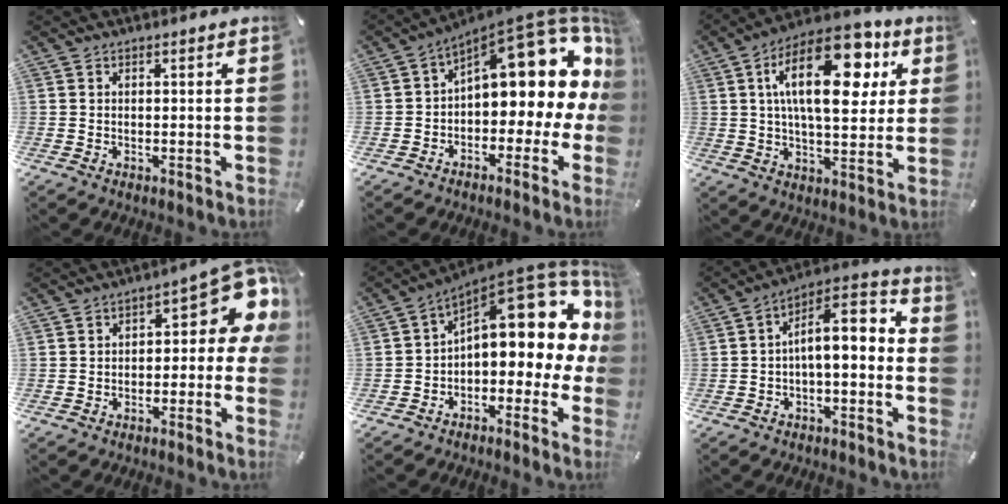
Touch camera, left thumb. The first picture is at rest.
{"total": 15.6, "force": [7.9, 7.5, 11.2], "torque": [-0.142, -0.072, 0.127]}
{"total": 22.1, "force": [7.8, 10.9, 17.6], "torque": [-0.294, -0.022, 0.118]}
{"total": 9.9, "force": [3.3, 5.3, 7.7], "torque": [-0.089, -0.032, 0.056]}
{"total": 15.4, "force": [7.0, 7.5, 11.6], "torque": [-0.144, -0.069, 0.115]}
{"total": 8.4, "force": [0.7, 4.0, 7.3], "torque": [-0.113, -0.015, 0.010]}